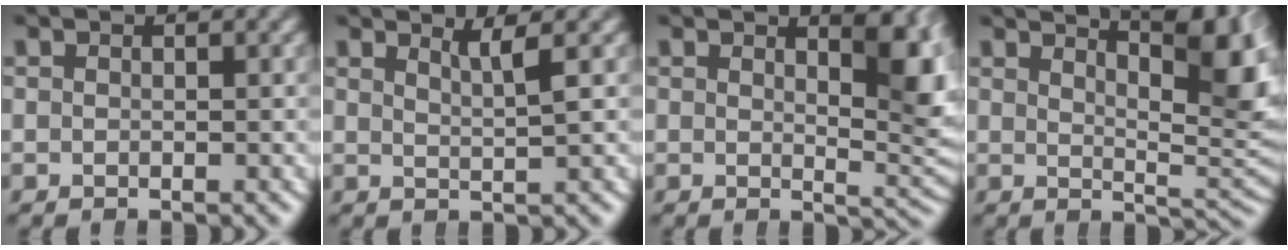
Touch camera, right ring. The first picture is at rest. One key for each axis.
{"total": 1.9, "fx": 1.4, "fy": -0.9, "fz": 0.9, "tx": -0.022, "ty": -0.012, "tz": 0.030}
{"total": 5.4, "fx": 1.6, "fy": 1.5, "fz": 5.0, "tx": -0.054, "ty": -0.018, "tz": 0.030}
{"total": 11.0, "fx": 5.4, "fy": 3.7, "fz": 8.8, "tx": -0.097, "ty": 0.001, "tz": 0.082}